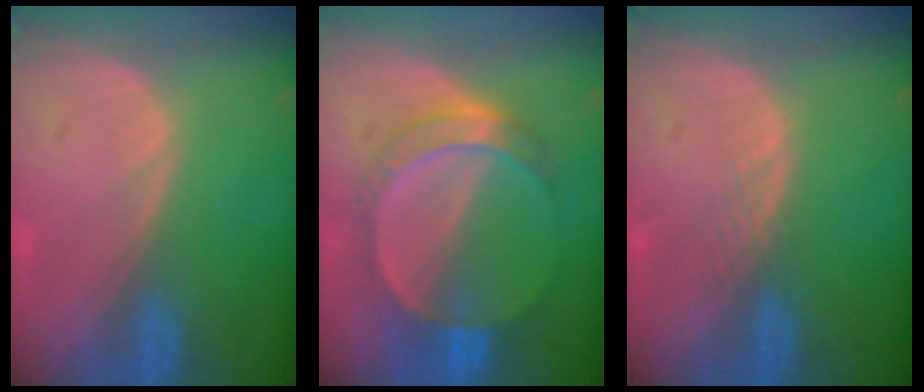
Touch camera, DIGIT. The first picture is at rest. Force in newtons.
{"total": 6.8, "press": 6.8, "slide": 0.8}
{"total": 1.3, "press": 1.2, "slide": 0.1}